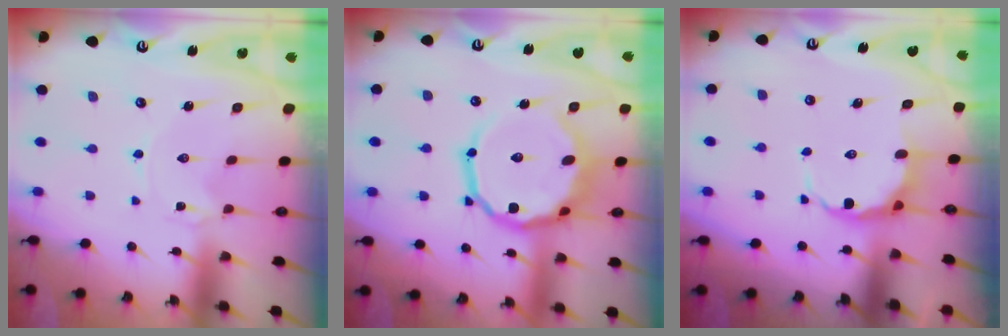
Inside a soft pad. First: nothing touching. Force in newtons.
{"total": 16.0, "press": 15.7, "slide": 2.8}
{"total": 7.3, "press": 7.2, "slide": 1.6}